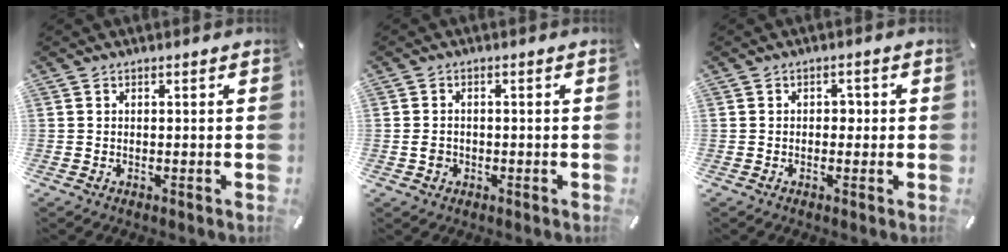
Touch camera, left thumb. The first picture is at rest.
{"total": 2.1, "force": [-0.7, 1.8, 0.8], "torque": [-0.014, 0.007, -0.015]}
{"total": 1.5, "force": [-0.3, 1.3, 0.8], "torque": [-0.009, 0.005, -0.012]}